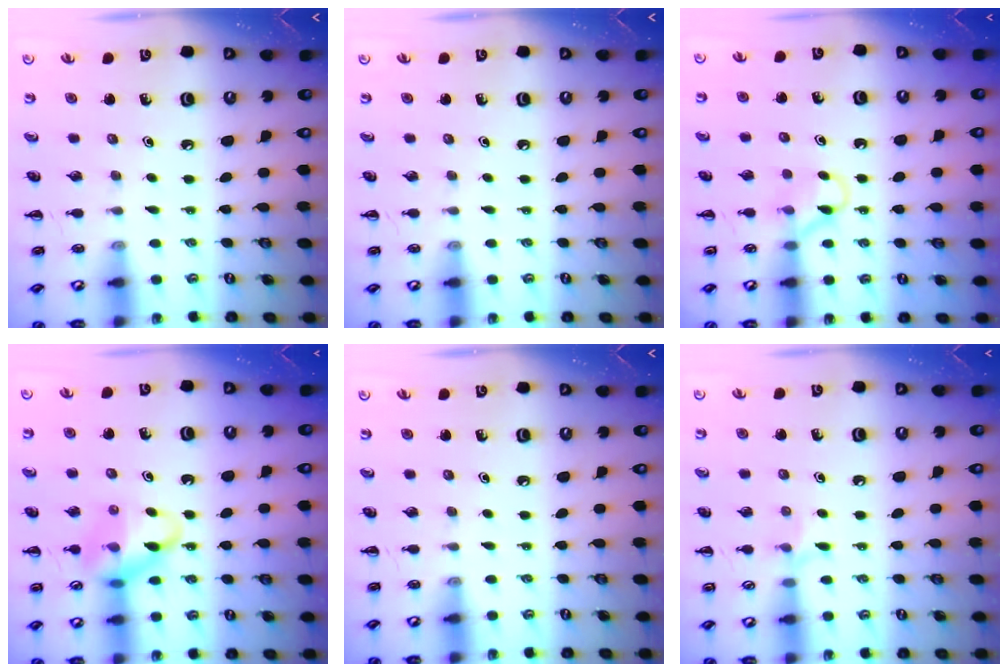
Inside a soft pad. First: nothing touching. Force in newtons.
{"total": 0.0}
{"total": 4.0, "press": 3.8, "slide": 1.1}
{"total": 12.5, "press": 12.3, "slide": 2.1}
{"total": 0.0}
{"total": 6.0, "press": 5.7, "slide": 2.0}